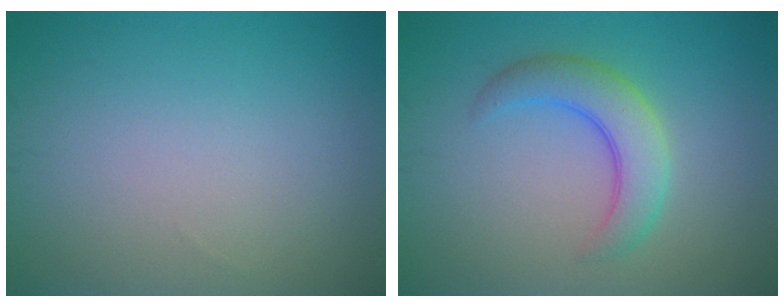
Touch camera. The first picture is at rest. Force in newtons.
{"total": 4.3, "press": 4.3, "slide": 0.2}